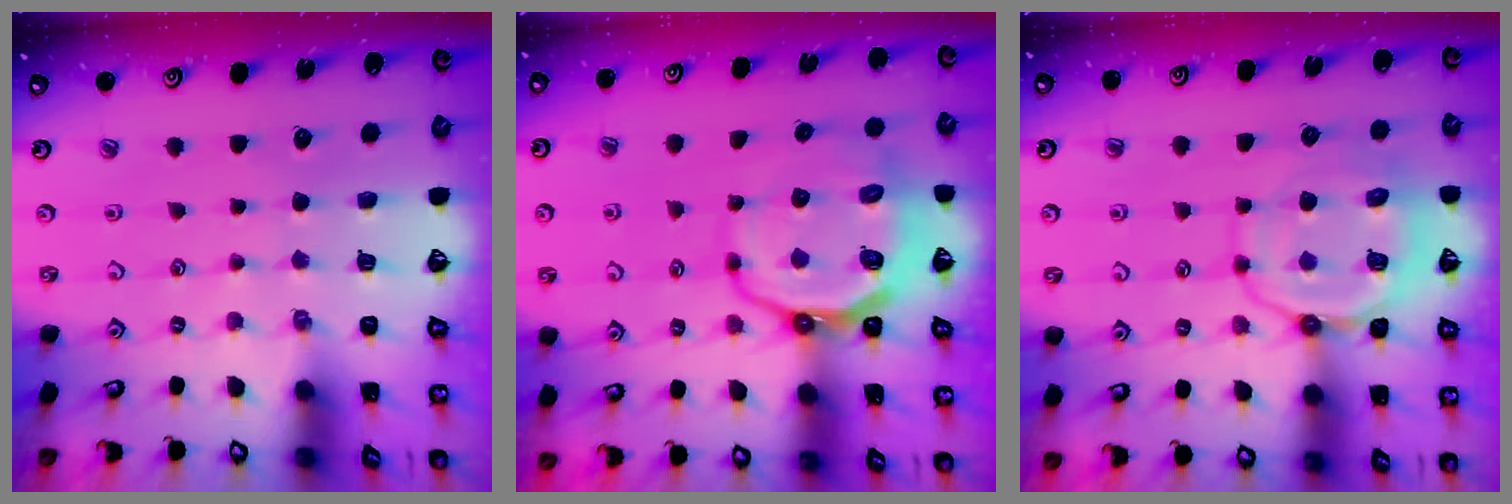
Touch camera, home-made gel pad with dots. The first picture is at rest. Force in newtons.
{"total": 12.7, "press": 12.4, "slide": 3.0}
{"total": 11.3, "press": 11.2, "slide": 1.2}